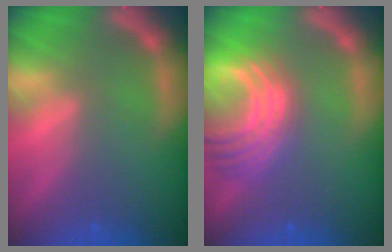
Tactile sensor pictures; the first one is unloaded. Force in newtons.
{"total": 9.5}